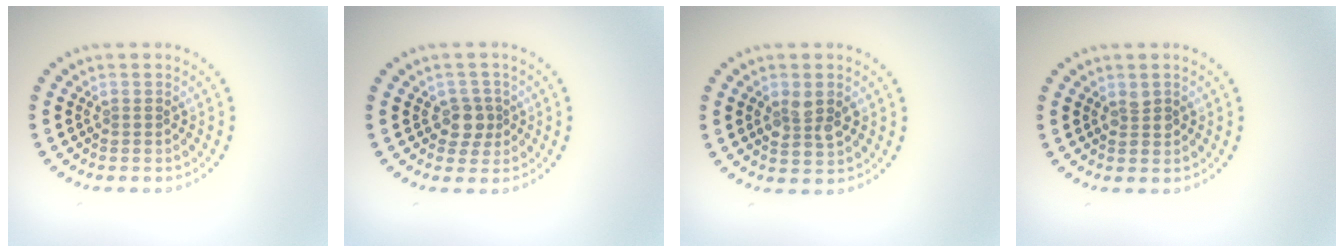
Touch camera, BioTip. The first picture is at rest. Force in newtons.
{"total": 2.0, "press": 1.7, "slide": 1.0}
{"total": 2.7, "press": 2.7, "slide": 0.2}
{"total": 1.0, "press": 0.9, "slide": 0.3}